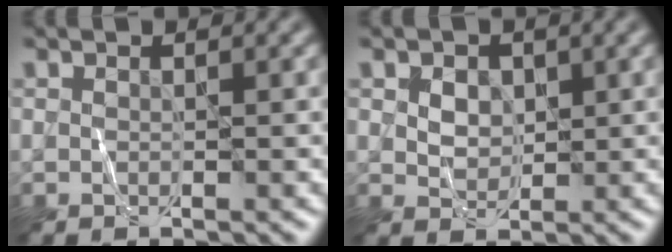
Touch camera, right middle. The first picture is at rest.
{"total": 2.1, "force": [0.7, 1.6, 1.2], "torque": [-0.022, 0.000, 0.009]}